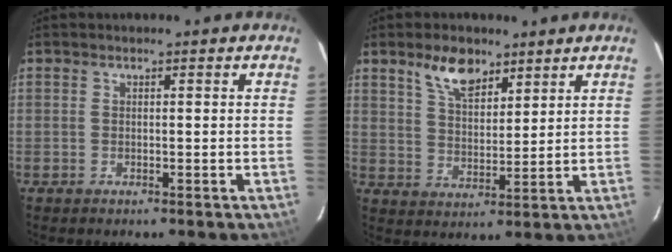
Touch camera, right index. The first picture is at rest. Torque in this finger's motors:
{"motor_torque": [0.20, 0.17, 0.12, 0.06]}